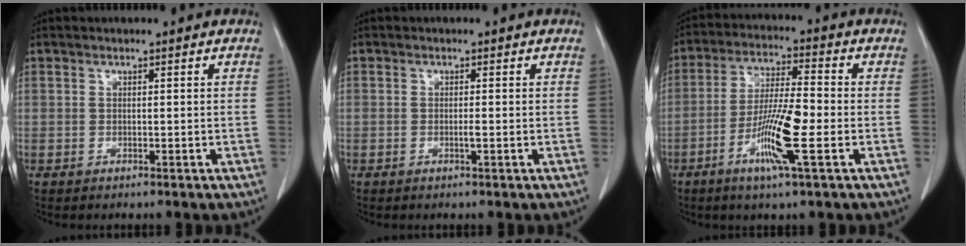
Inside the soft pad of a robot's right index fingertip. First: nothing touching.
{"total": 0.8, "force": [-0.2, 0.0, 0.8], "torque": [-0.018, -0.001, -0.004]}
{"total": 10.6, "force": [-3.7, 0.4, 10.0], "torque": [-0.192, -0.013, -0.073]}